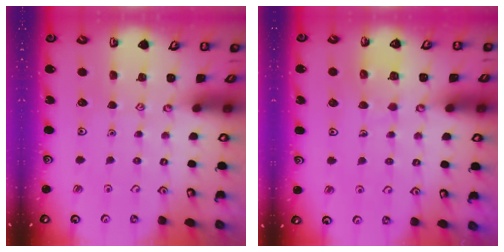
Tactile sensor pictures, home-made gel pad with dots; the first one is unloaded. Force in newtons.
{"total": 5.7, "press": 5.7, "slide": 0.5}